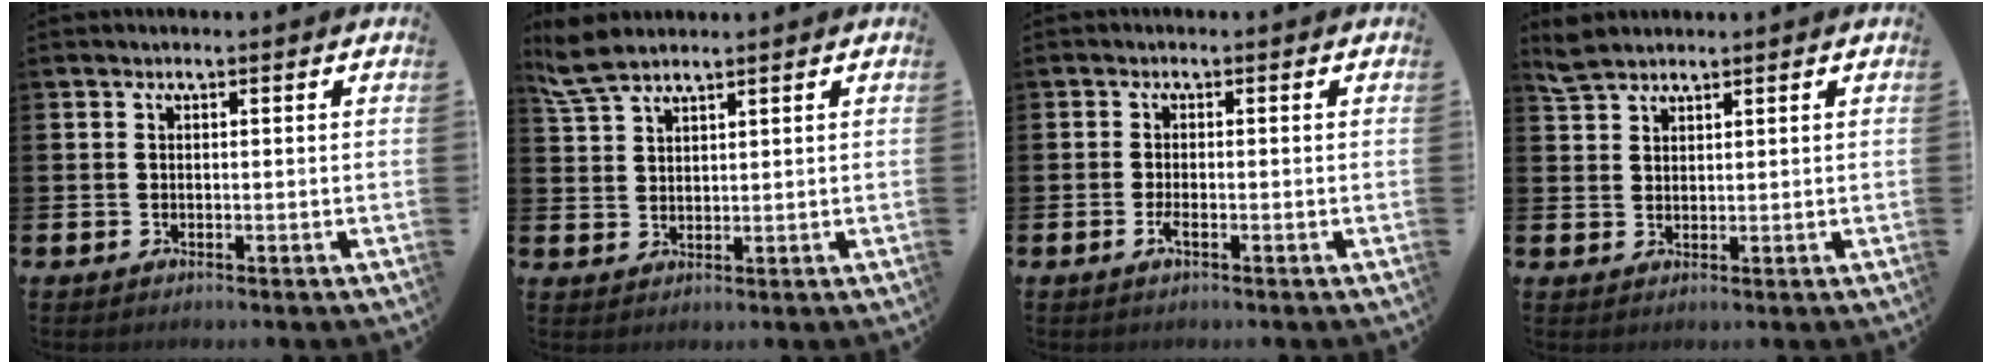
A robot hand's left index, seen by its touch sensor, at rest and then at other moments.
{"total": 5.0, "force": [4.3, 1.4, 2.1], "torque": [-0.049, -0.007, 0.079]}
{"total": 1.4, "force": [-0.6, 0.4, 1.2], "torque": [-0.030, 0.003, -0.010]}
{"total": 2.9, "force": [2.8, 0.8, 0.5], "torque": [-0.006, -0.006, 0.050]}